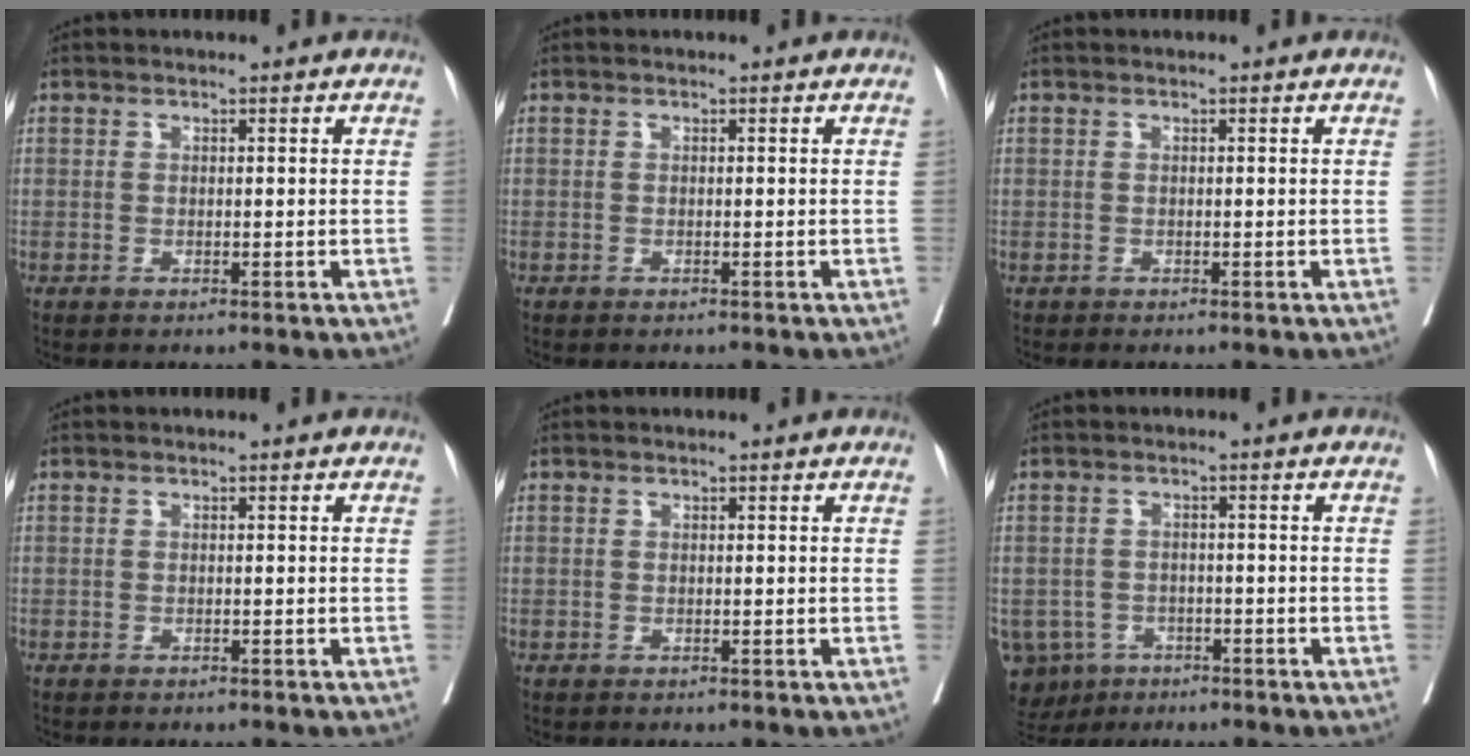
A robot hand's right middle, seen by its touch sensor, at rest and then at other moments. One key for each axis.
{"total": 0.0}
{"total": 0.0}
{"total": 0.9, "fx": -0.9, "fy": 0.3, "fz": 0.3, "tx": -0.010, "ty": -0.002, "tz": -0.013}
{"total": 0.0}
{"total": 8.1, "fx": -4.6, "fy": 6.4, "fz": 1.8, "tx": -0.047, "ty": -0.001, "tz": -0.066}